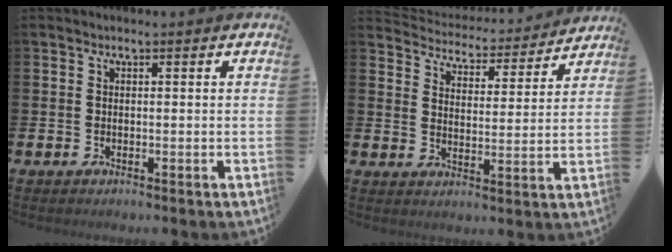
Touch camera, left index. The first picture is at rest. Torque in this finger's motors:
{"motor_torque": [-1.12, -1.01, -0.58, -0.03]}